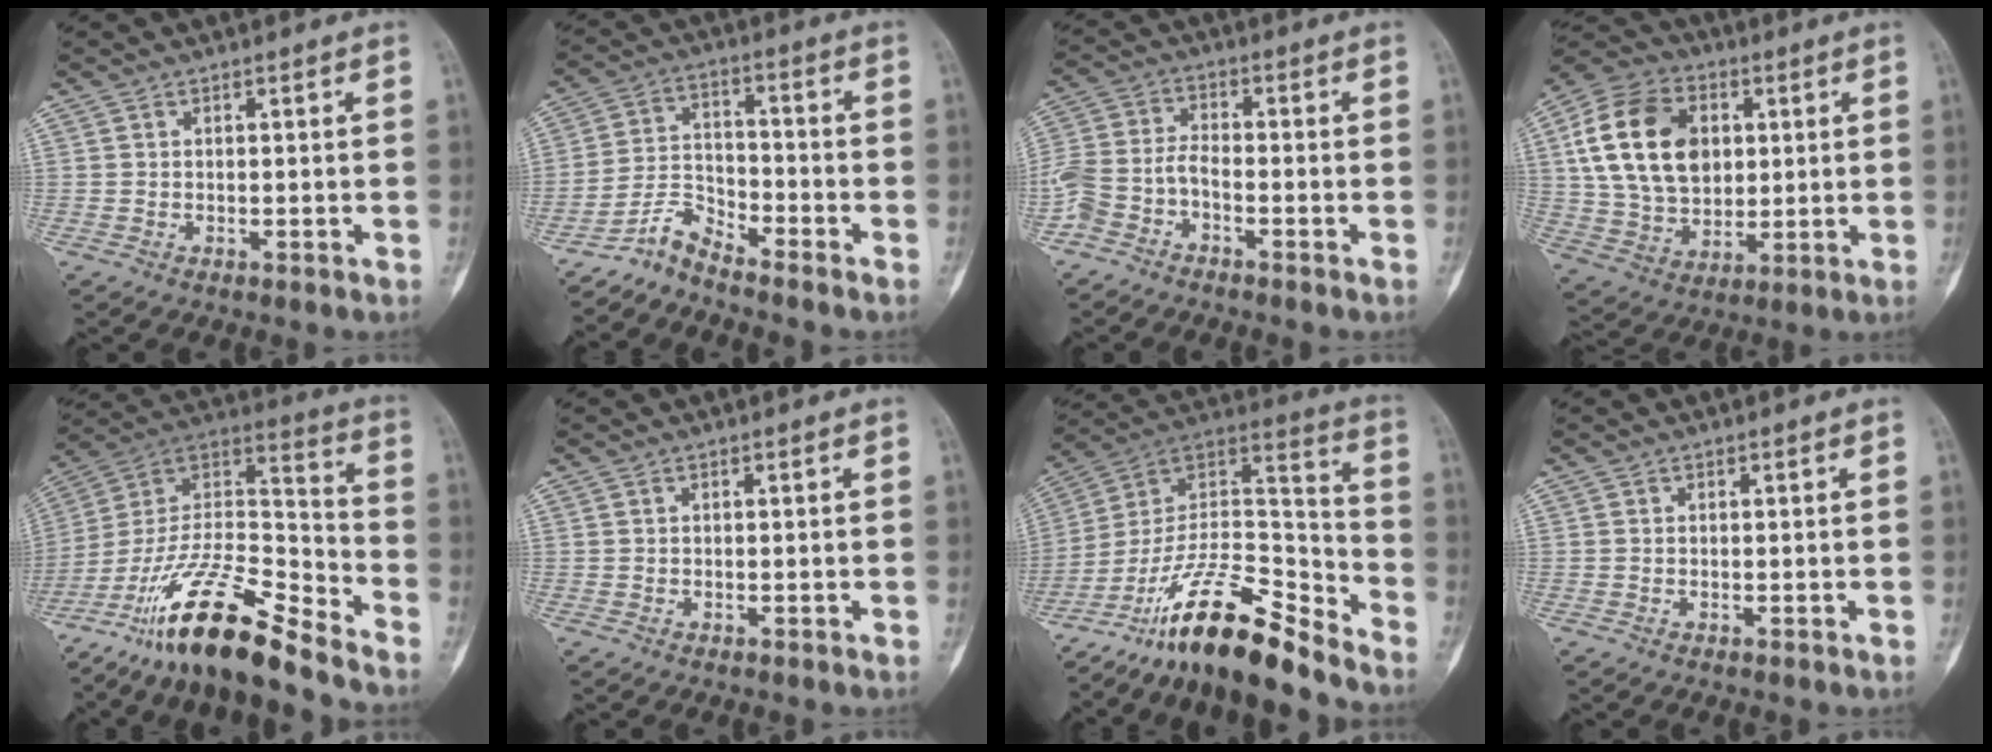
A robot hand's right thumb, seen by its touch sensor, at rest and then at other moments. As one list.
[{"total": 5.6, "force": [-5.4, 1.1, 1.4], "torque": [-0.022, 0.052, -0.110]}, {"total": 6.9, "force": [-4.0, 3.5, 4.5], "torque": [-0.106, 0.028, -0.087]}, {"total": 19.7, "force": [4.3, 13.9, 13.2], "torque": [-0.223, 0.002, 0.080]}, {"total": 21.0, "force": [-16.2, 4.4, 12.7], "torque": [-0.238, 0.089, -0.296]}, {"total": 0.0}, {"total": 19.7, "force": [-16.0, 4.5, 10.6], "torque": [-0.163, 0.123, -0.285]}, {"total": 0.0}]